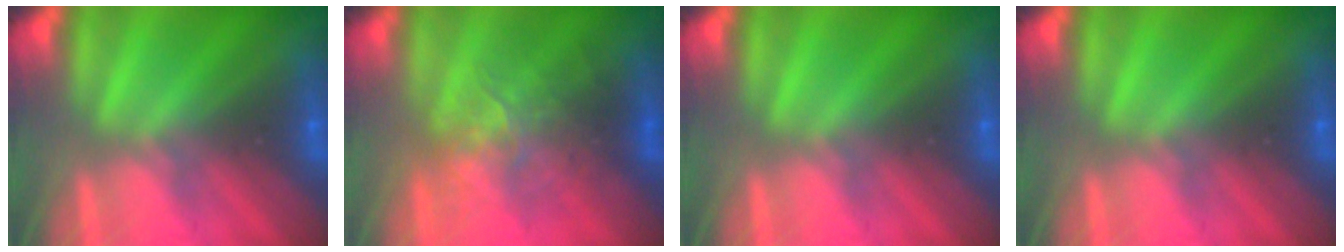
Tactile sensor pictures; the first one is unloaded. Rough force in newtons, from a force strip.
{"total": 2.4}
{"total": 0.0}
{"total": 0.0}